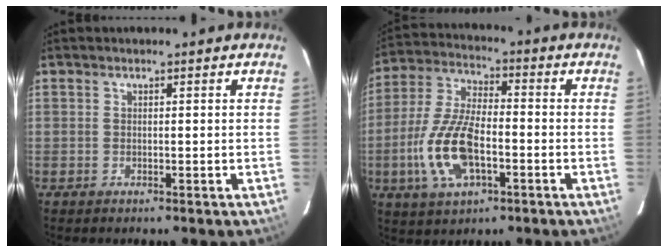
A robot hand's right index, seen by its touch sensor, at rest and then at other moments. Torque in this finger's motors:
{"motor_torque": [1.94, -0.20, 1.03, 0.21]}